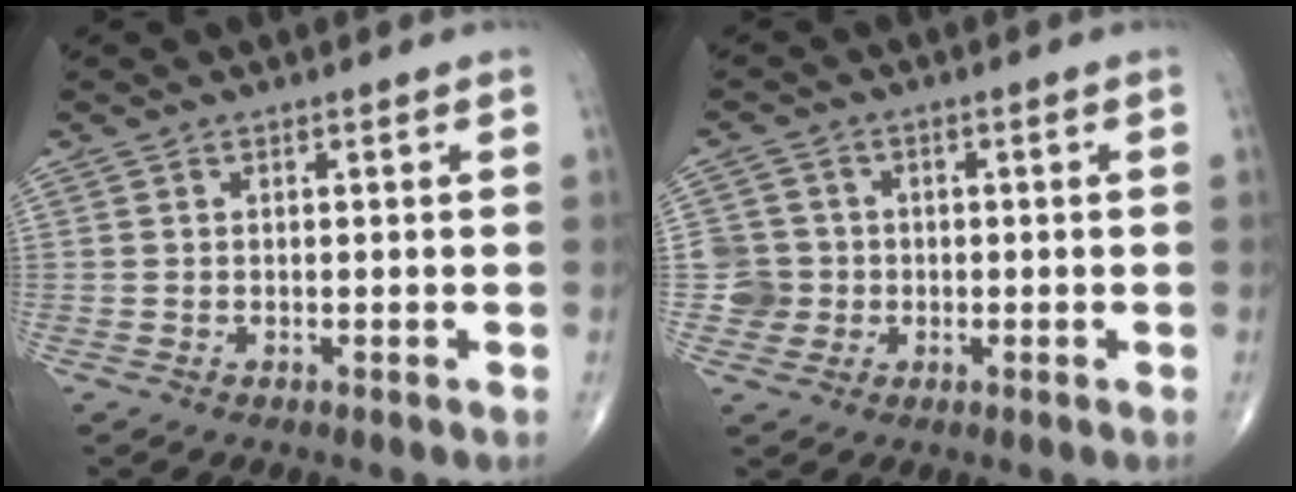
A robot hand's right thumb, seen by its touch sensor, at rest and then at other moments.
{"total": 4.6, "force": [-0.6, 4.5, 0.0], "torque": [0.031, 0.012, -0.016]}